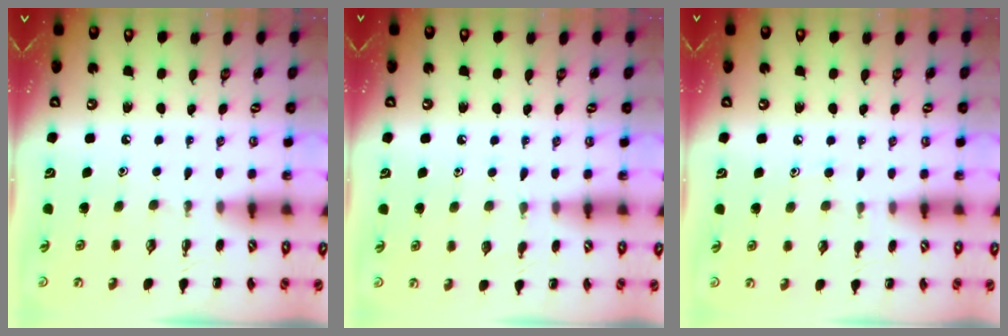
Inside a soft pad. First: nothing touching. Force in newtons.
{"total": 4.0, "press": 3.8, "slide": 1.2}
{"total": 6.5, "press": 6.1, "slide": 2.3}